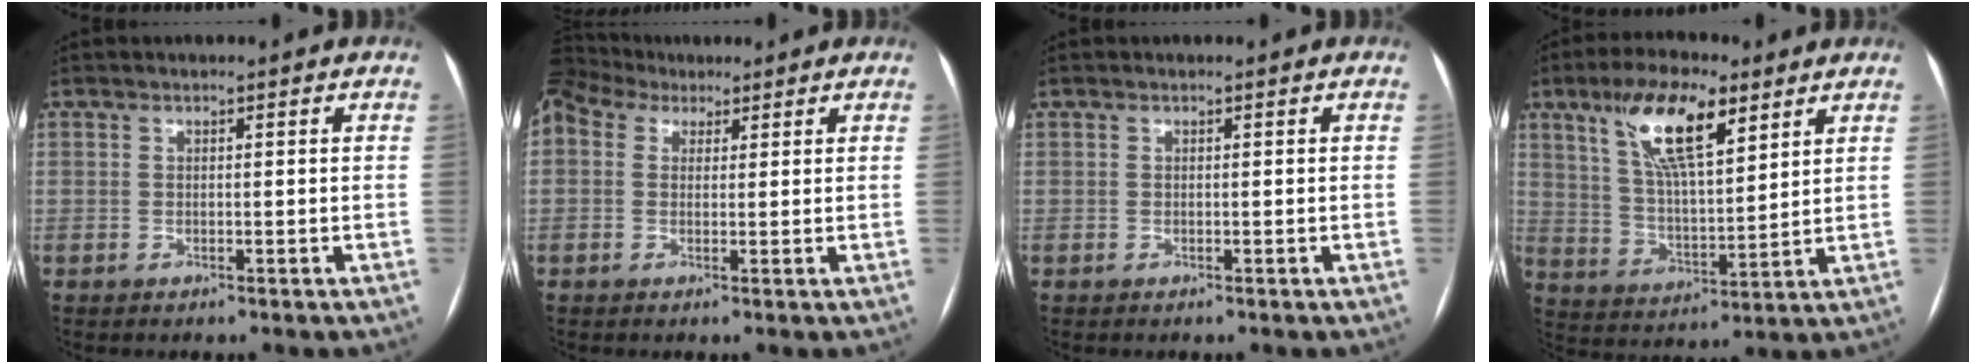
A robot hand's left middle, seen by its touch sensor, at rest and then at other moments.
{"total": 5.0, "force": [3.9, 3.1, 1.0], "torque": [-0.033, 0.037, 0.079]}
{"total": 0.0}
{"total": 13.2, "force": [7.3, 3.8, 10.3], "torque": [-0.196, 0.014, 0.137]}